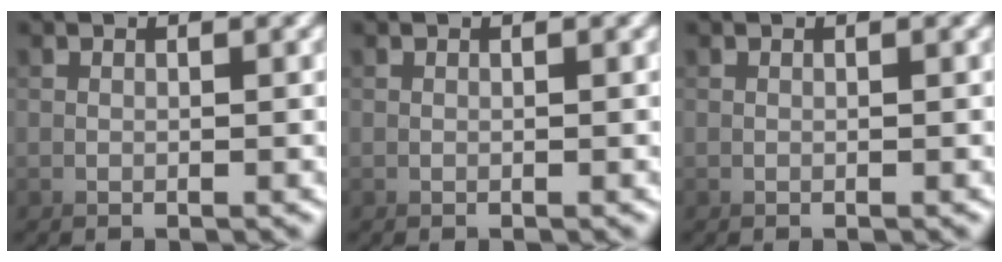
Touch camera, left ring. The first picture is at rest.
{"total": 0.0}
{"total": 4.5, "force": [1.3, -3.2, -3.0], "torque": [0.048, 0.021, 0.010]}